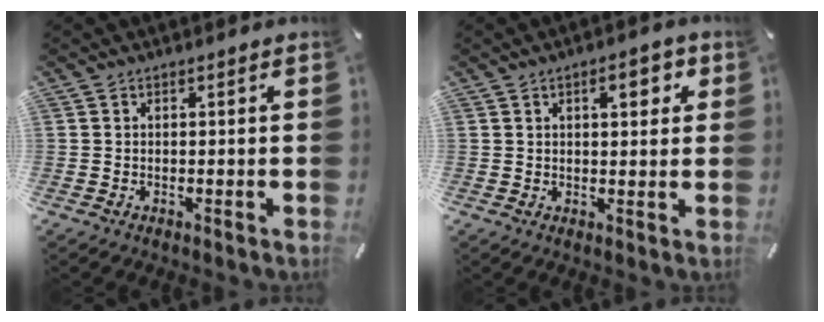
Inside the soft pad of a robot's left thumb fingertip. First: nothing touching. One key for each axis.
{"total": 5.3, "fx": 2.2, "fy": 2.3, "fz": 4.3, "tx": -0.050, "ty": -0.007, "tz": 0.025}